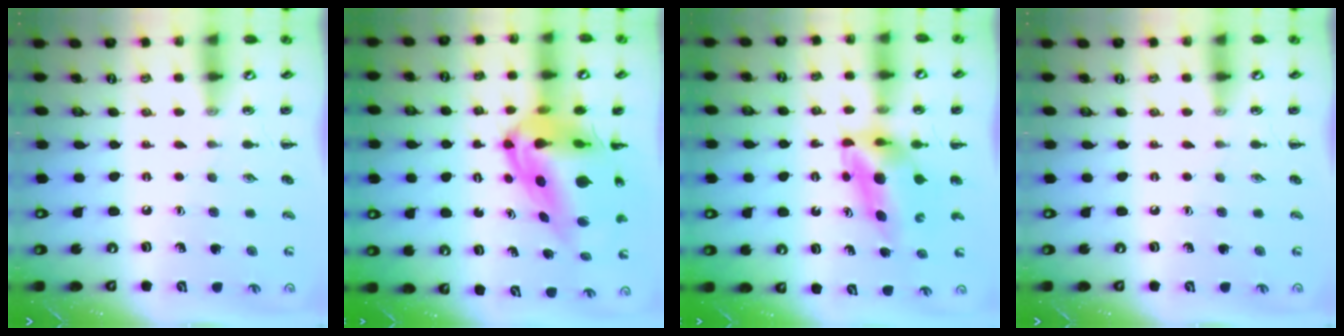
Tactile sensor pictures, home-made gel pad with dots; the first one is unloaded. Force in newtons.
{"total": 12.7, "press": 12.0, "slide": 4.1}
{"total": 5.3, "press": 5.2, "slide": 0.9}
{"total": 0.0}